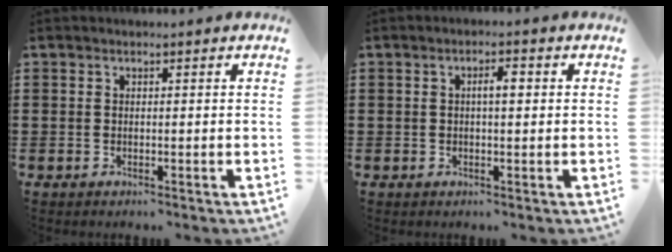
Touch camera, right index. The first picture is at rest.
{"total": 2.6, "force": [0.3, 0.7, 2.4], "torque": [-0.047, 0.004, 0.002]}